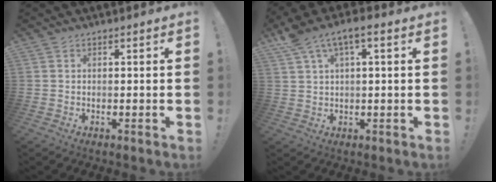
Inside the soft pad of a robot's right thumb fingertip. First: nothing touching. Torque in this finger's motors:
{"motor_torque": [0.12, 1.28, 0.15, 0.12, 0.14]}